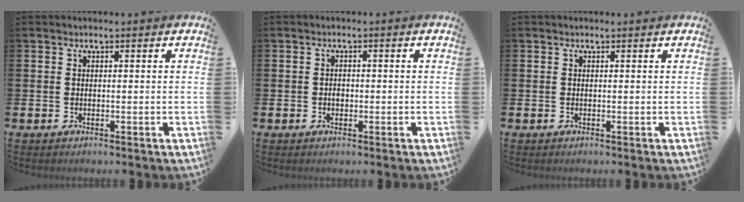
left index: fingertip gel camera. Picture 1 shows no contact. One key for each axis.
{"total": 1.2, "fx": -0.2, "fy": 0.9, "fz": 0.7, "tx": 0.000, "ty": -0.001, "tz": -0.008}
{"total": 0.0}